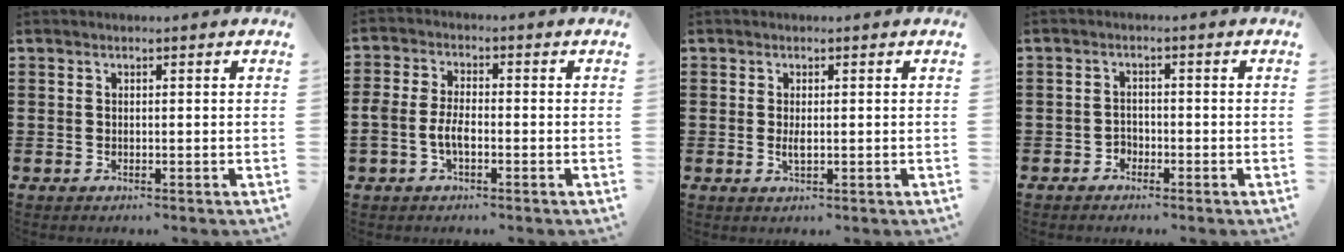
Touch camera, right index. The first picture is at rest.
{"total": 4.1, "force": [-1.3, 2.0, 3.3], "torque": [-0.080, 0.000, -0.031]}
{"total": 1.5, "force": [0.0, 0.5, 1.4], "torque": [-0.027, 0.001, -0.001]}
{"total": 1.8, "force": [-1.4, 1.1, 0.1], "torque": [-0.010, 0.000, -0.032]}